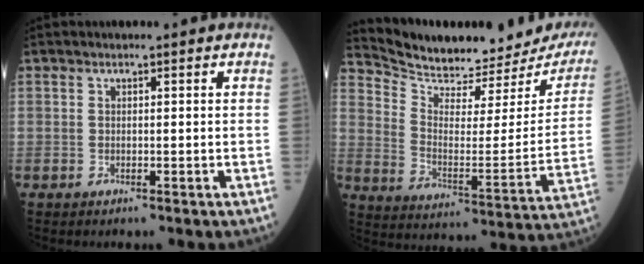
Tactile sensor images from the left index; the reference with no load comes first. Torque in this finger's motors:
{"motor_torque": [0.89, -1.25, 0.01, 0.01]}